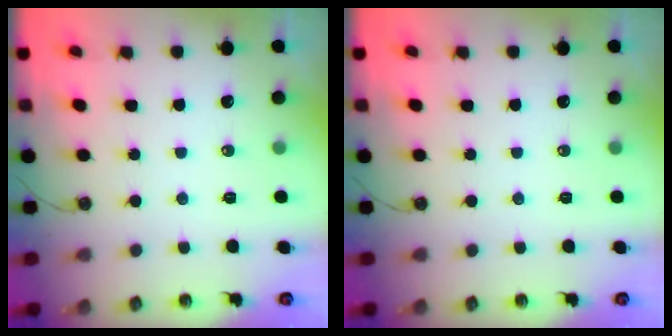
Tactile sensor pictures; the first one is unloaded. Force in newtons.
{"total": 0.0}